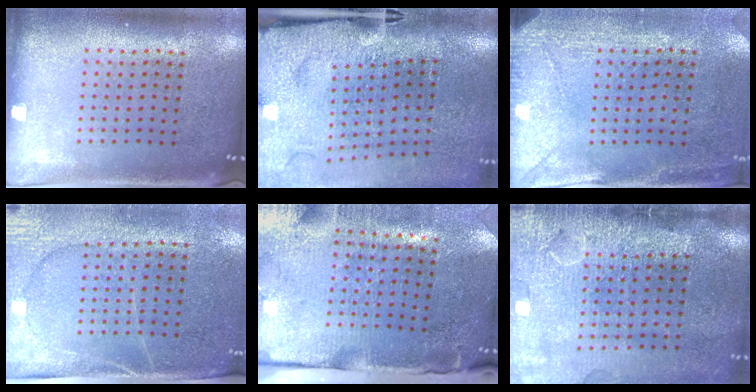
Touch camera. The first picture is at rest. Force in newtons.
{"total": 4.4, "press": 3.4, "slide": 2.7}
{"total": 2.9, "press": 2.4, "slide": 1.6}
{"total": 2.9, "press": 2.6, "slide": 1.3}
{"total": 4.6, "press": 3.7, "slide": 2.8}
{"total": 4.4, "press": 3.6, "slide": 2.5}